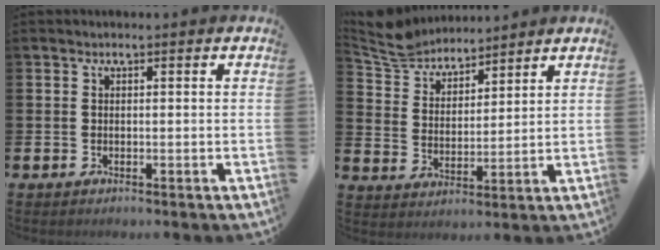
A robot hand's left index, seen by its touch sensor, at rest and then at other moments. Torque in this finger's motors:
{"motor_torque": [0.35, -1.42, 0.16, 0.03]}